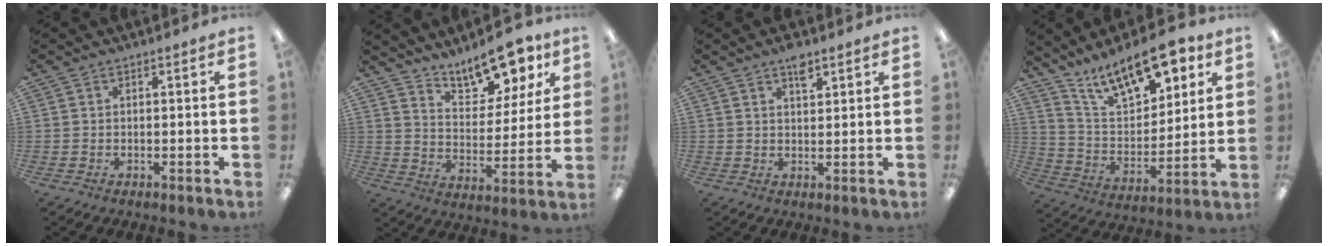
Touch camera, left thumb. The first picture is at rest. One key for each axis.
{"total": 13.4, "fx": 11.0, "fy": 5.3, "fz": 5.5, "tx": -0.074, "ty": -0.074, "tz": 0.196}
{"total": 4.1, "fx": 2.8, "fy": 1.6, "fz": 2.5, "tx": -0.031, "ty": -0.011, "tz": 0.045}
{"total": 17.1, "fx": 12.5, "fy": 6.7, "fz": 9.7, "tx": -0.161, "ty": -0.070, "tz": 0.215}